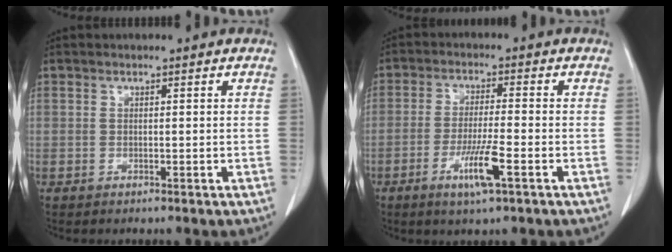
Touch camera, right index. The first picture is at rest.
{"total": 8.1, "force": [-3.3, 0.2, 7.3], "torque": [-0.138, -0.018, -0.060]}